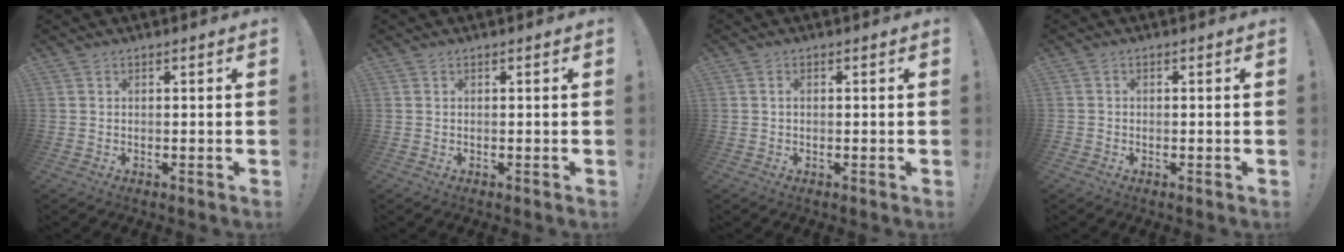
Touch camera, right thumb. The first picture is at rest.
{"total": 0.0}
{"total": 0.7, "force": [-0.1, 0.5, 0.5], "torque": [-0.015, 0.005, -0.001]}
{"total": 0.9, "force": [-0.5, 0.7, 0.1], "torque": [-0.006, 0.006, -0.008]}